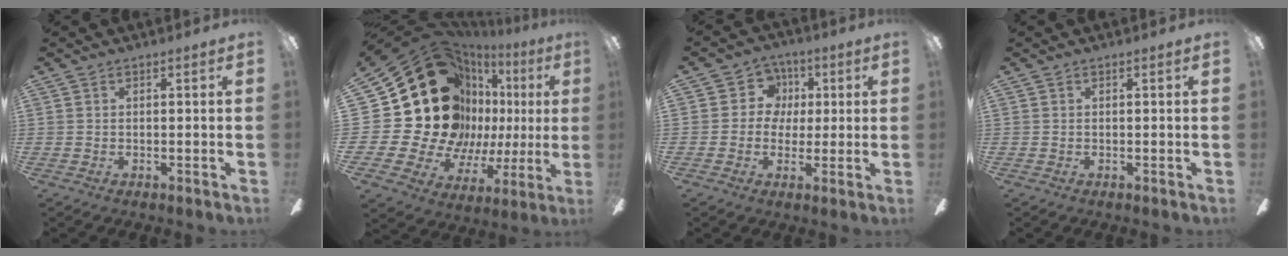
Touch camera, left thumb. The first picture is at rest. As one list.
[{"total": 34.4, "force": [7.5, 25.7, 21.7], "torque": [-0.415, -0.078, 0.208]}, {"total": 7.6, "force": [1.0, 7.4, 1.6], "torque": [-0.024, 0.007, 0.016]}, {"total": 0.0}]